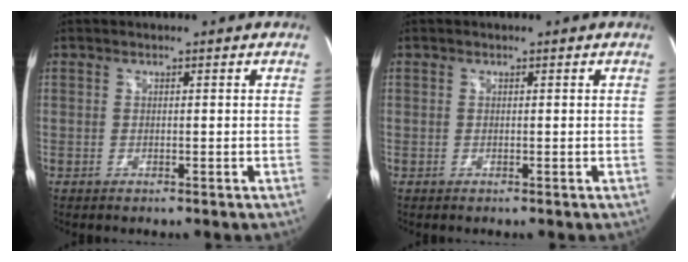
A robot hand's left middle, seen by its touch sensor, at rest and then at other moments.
{"total": 0.0}